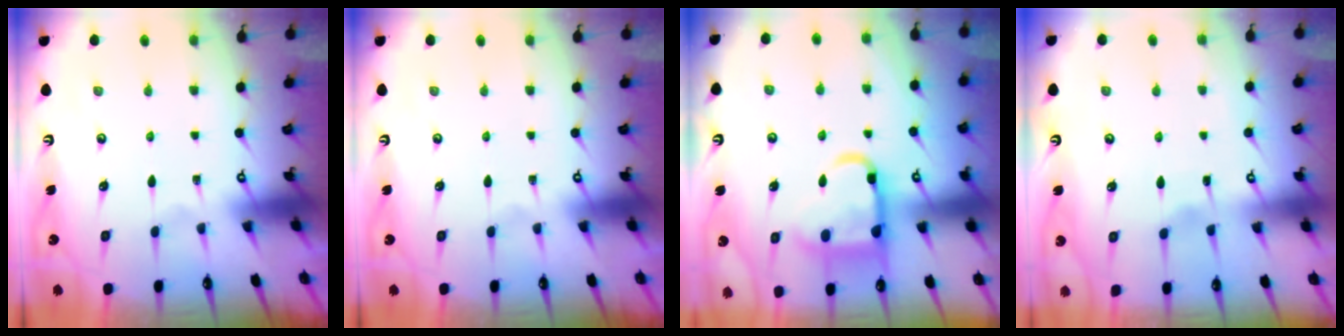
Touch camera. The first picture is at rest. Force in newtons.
{"total": 0.0}
{"total": 12.5, "press": 12.5, "slide": 1.2}
{"total": 2.6, "press": 2.6, "slide": 0.4}